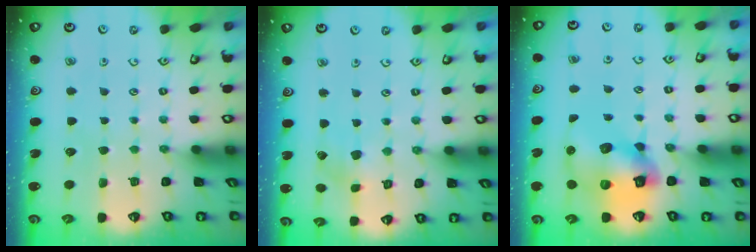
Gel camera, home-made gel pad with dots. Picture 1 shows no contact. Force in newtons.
{"total": 3.0, "press": 3.0, "slide": 0.4}
{"total": 13.2, "press": 13.1, "slide": 1.8}